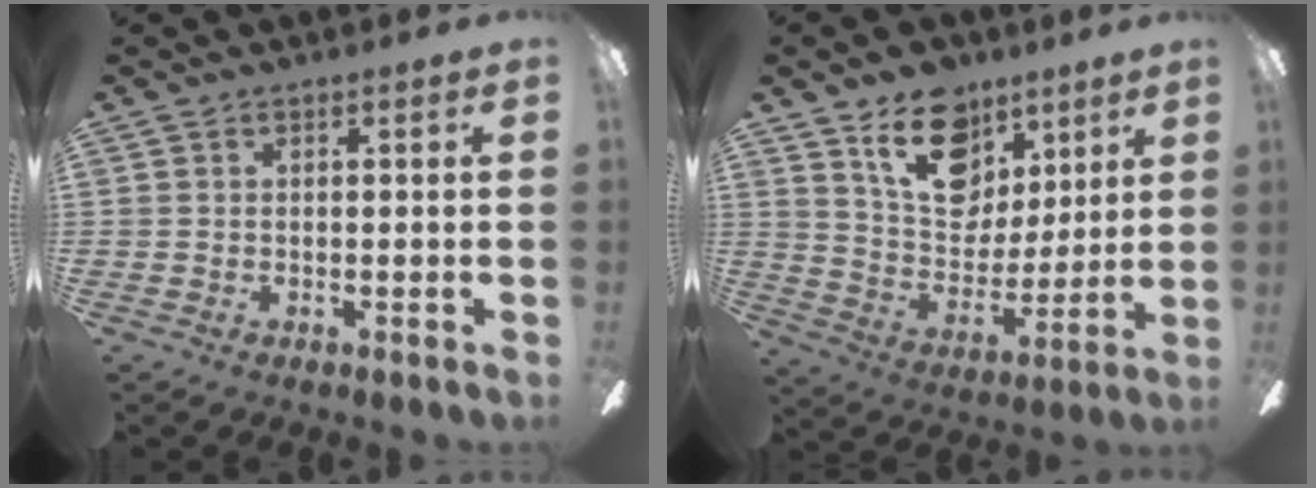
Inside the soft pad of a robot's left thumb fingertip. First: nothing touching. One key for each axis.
{"total": 17.8, "fx": 10.6, "fy": 11.8, "fz": 8.0, "tx": -0.114, "ty": -0.057, "tz": 0.198}